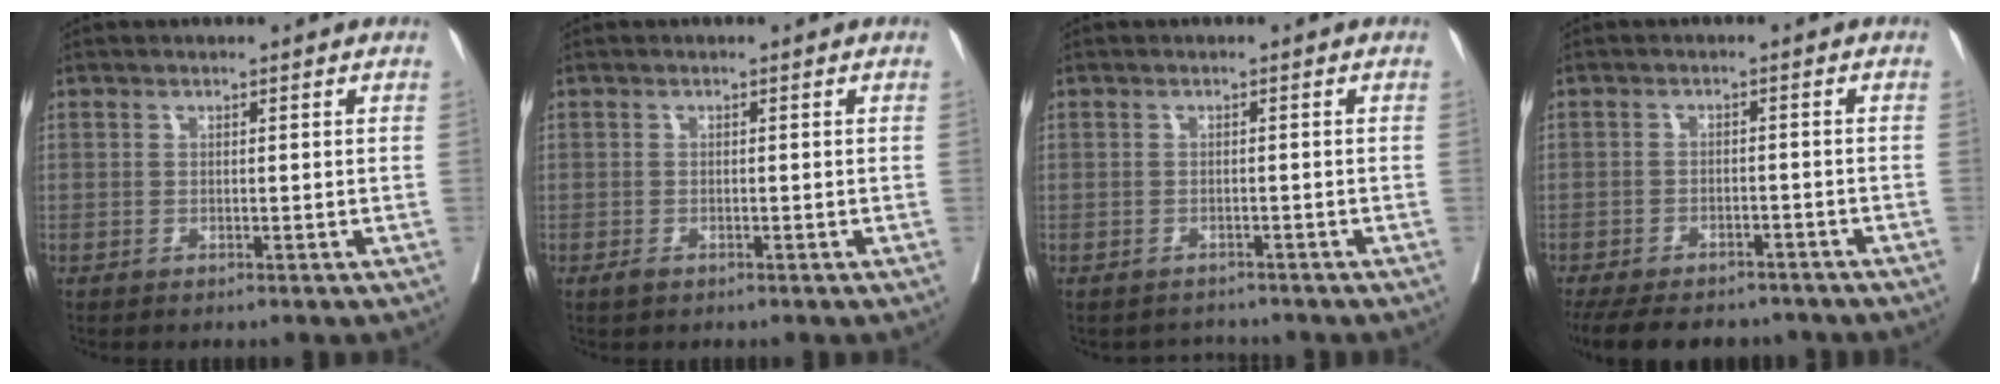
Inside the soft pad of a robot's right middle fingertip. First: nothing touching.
{"total": 1.0, "force": [-0.6, 0.5, 0.6], "torque": [-0.013, -0.001, -0.008]}
{"total": 2.0, "force": [-1.8, 0.6, -0.4], "torque": [0.003, -0.005, -0.028]}
{"total": 14.3, "force": [-12.0, 5.5, 5.5], "torque": [-0.127, -0.010, -0.160]}